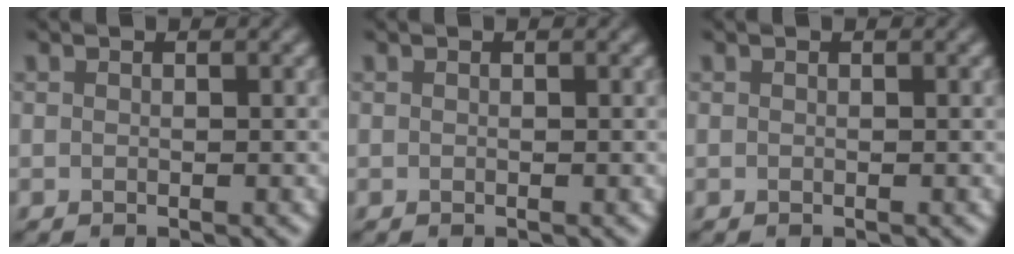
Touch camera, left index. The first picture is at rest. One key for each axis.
{"total": 0.0}
{"total": 0.0}